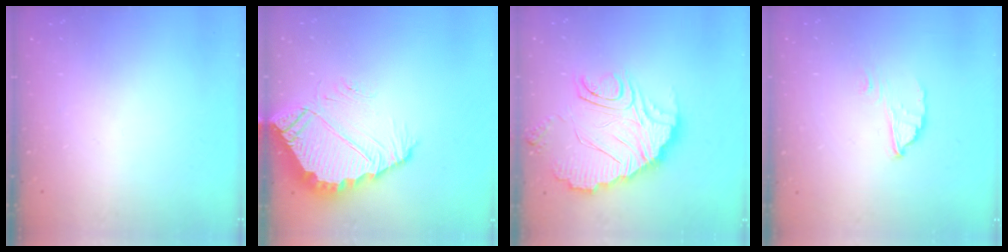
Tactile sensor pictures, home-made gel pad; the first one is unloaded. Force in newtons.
{"total": 7.9, "press": 7.9, "slide": 0.4}
{"total": 16.3, "press": 16.2, "slide": 1.5}
{"total": 5.3, "press": 5.3, "slide": 0.1}